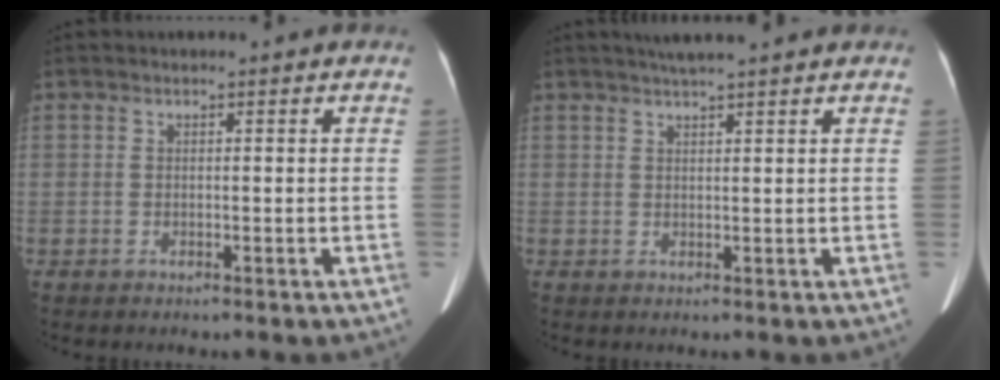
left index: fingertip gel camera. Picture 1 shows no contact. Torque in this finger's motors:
{"motor_torque": [0.00, -0.18, 0.04, 0.05]}